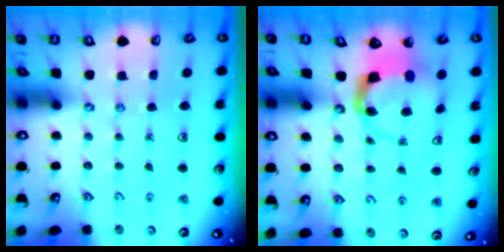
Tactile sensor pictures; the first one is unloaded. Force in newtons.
{"total": 3.9, "press": 3.9, "slide": 0.6}